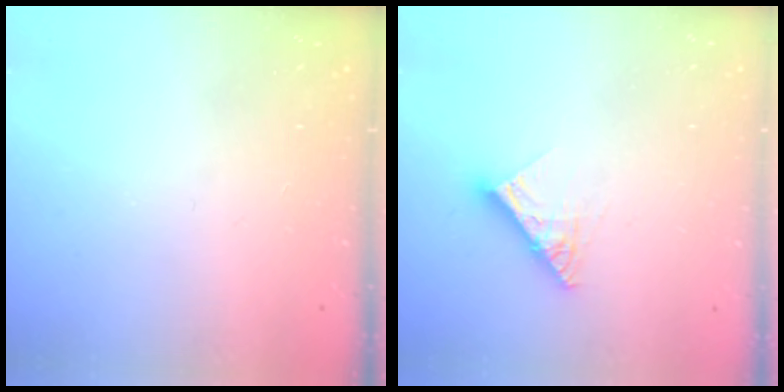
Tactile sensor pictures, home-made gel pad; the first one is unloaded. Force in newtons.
{"total": 10.0, "press": 9.9, "slide": 1.1}